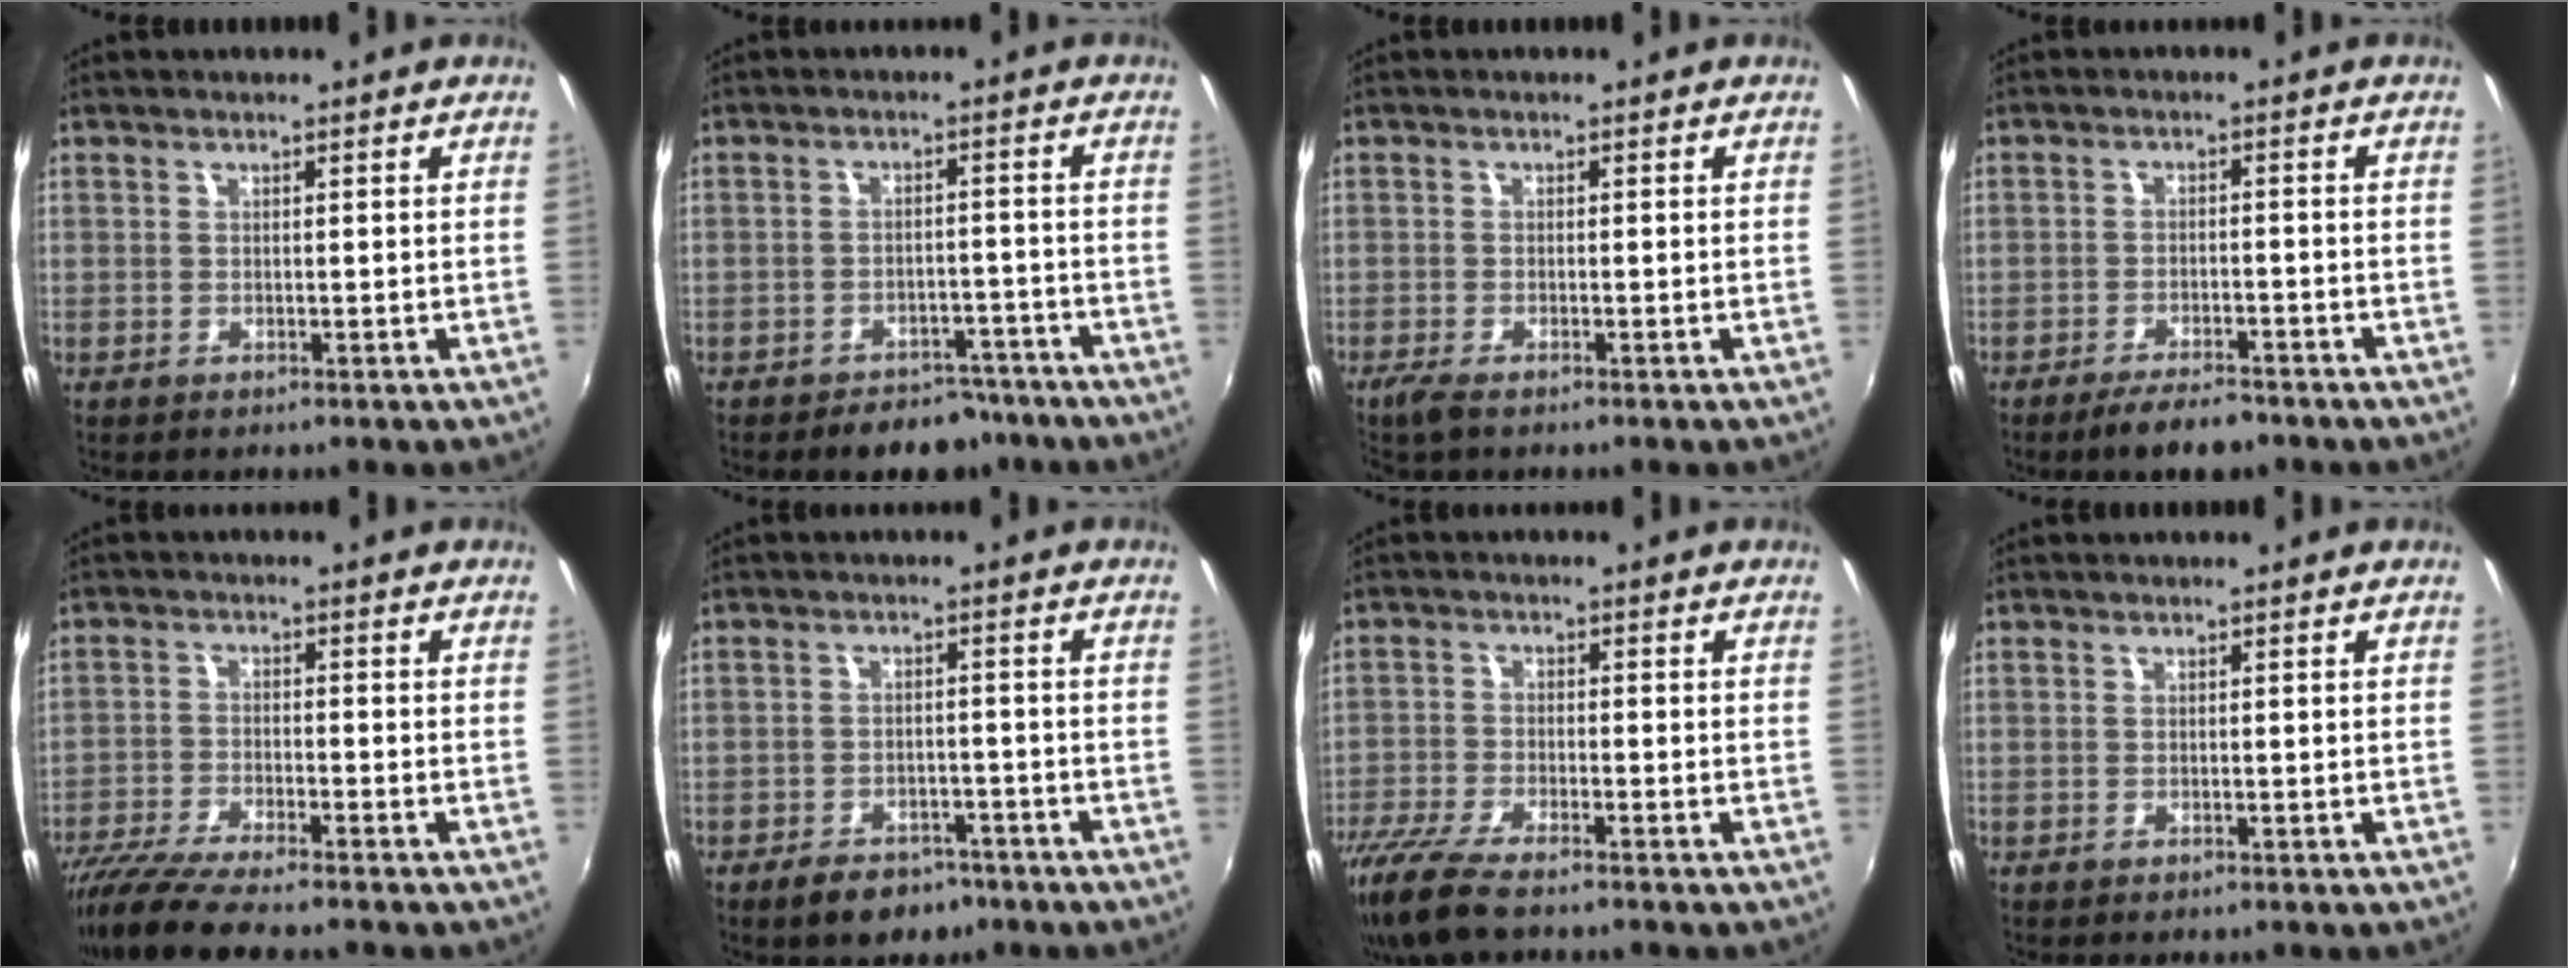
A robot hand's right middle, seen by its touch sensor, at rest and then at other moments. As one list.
[{"total": 8.2, "force": [-6.7, 4.2, 2.4], "torque": [-0.052, 0.014, -0.079]}, {"total": 2.4, "force": [-1.9, 0.3, 1.6], "torque": [-0.037, -0.008, -0.038]}, {"total": 6.1, "force": [-5.0, 1.6, 3.2], "torque": [-0.074, -0.006, -0.081]}, {"total": 9.8, "force": [-8.6, 0.4, 4.7], "torque": [-0.112, -0.030, -0.157]}, {"total": 7.1, "force": [-5.1, 4.0, 2.9], "torque": [-0.073, 0.005, -0.067]}, {"total": 10.8, "force": [-8.6, 2.2, 6.1], "torque": [-0.148, -0.038, -0.163]}, {"total": 0.0}]